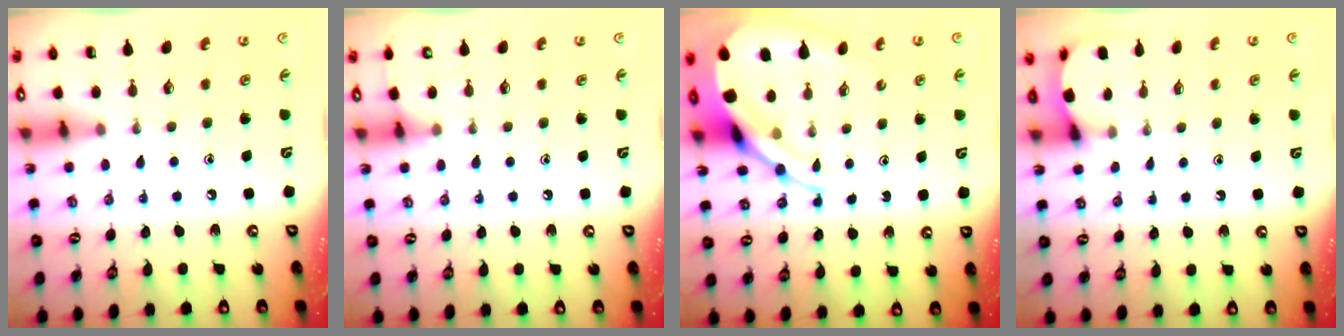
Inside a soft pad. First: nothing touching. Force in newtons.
{"total": 4.5, "press": 4.4, "slide": 0.6}
{"total": 10.4, "press": 10.4, "slide": 0.7}
{"total": 2.2, "press": 2.2, "slide": 0.2}